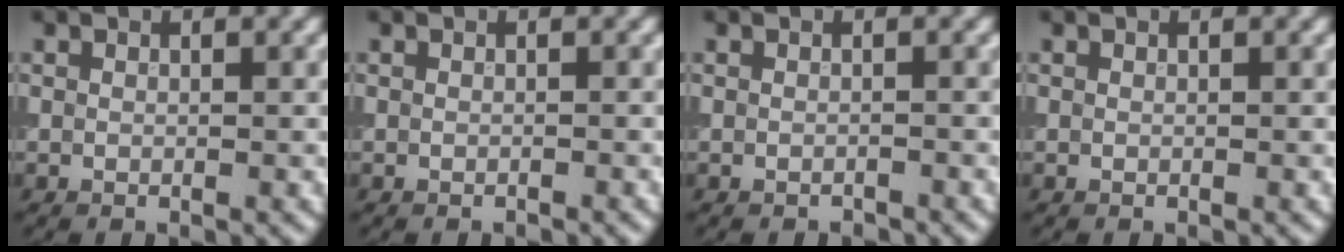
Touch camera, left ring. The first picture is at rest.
{"total": 0.0}
{"total": 0.5, "force": [-0.5, 0.2, 0.1], "torque": [-0.003, -0.004, -0.008]}
{"total": 0.0}